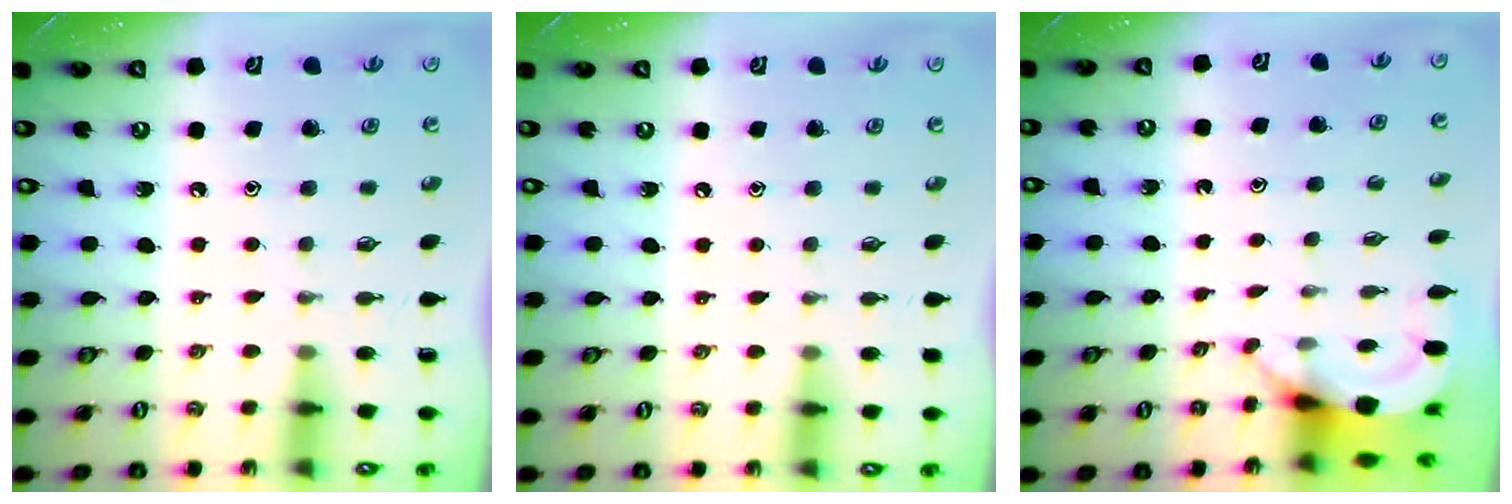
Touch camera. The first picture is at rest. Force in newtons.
{"total": 0.0}
{"total": 3.6, "press": 3.6, "slide": 0.2}